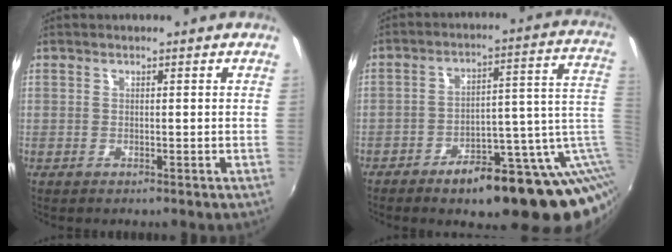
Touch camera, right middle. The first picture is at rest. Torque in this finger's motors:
{"motor_torque": [1.07, -1.07, 0.38, 0.11]}